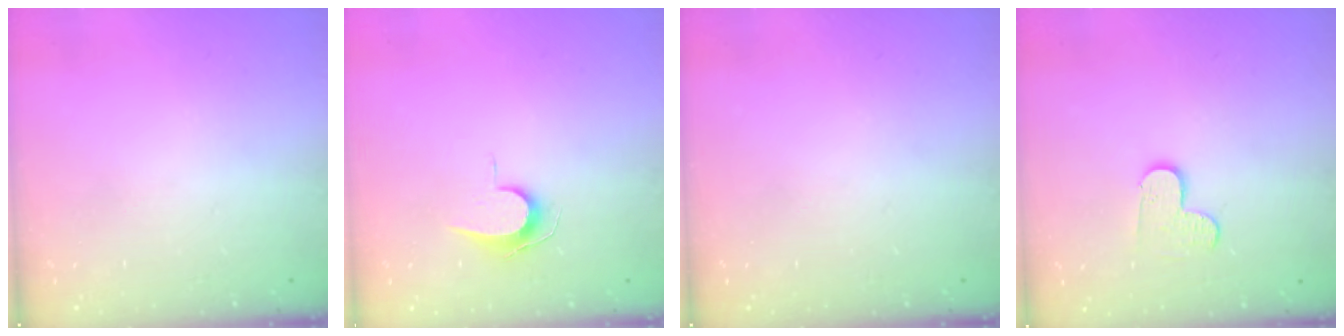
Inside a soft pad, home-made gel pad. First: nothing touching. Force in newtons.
{"total": 6.9, "press": 6.8, "slide": 0.7}
{"total": 0.0}
{"total": 4.8, "press": 4.8, "slide": 0.5}